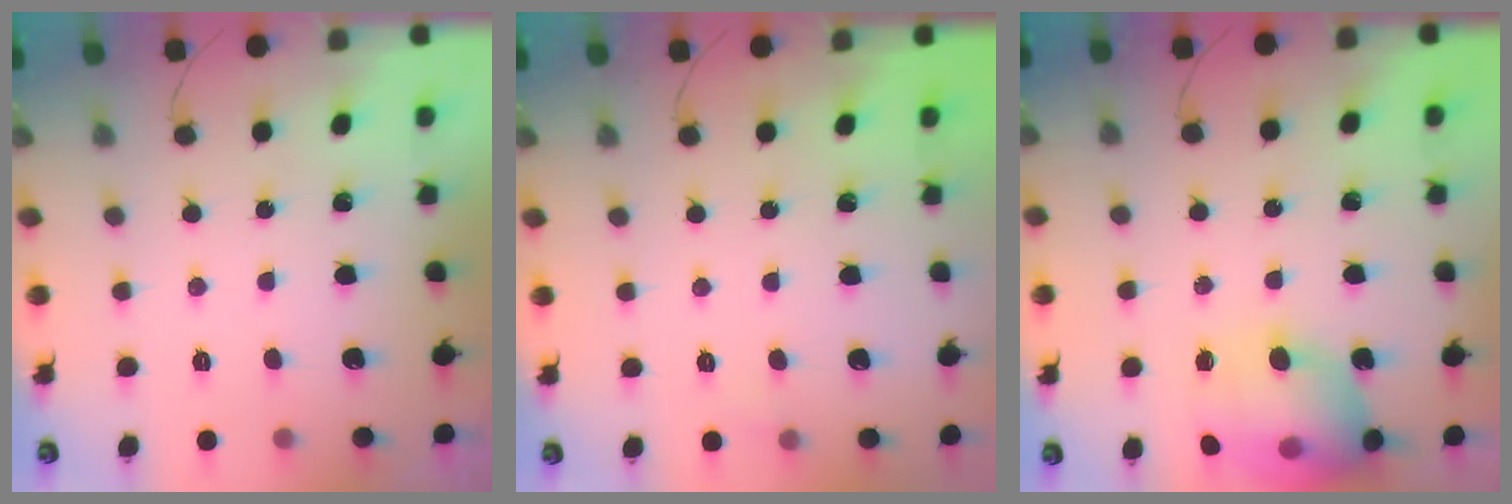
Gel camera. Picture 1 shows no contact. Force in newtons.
{"total": 3.6, "press": 3.5, "slide": 0.9}
{"total": 18.3, "press": 18.0, "slide": 3.4}